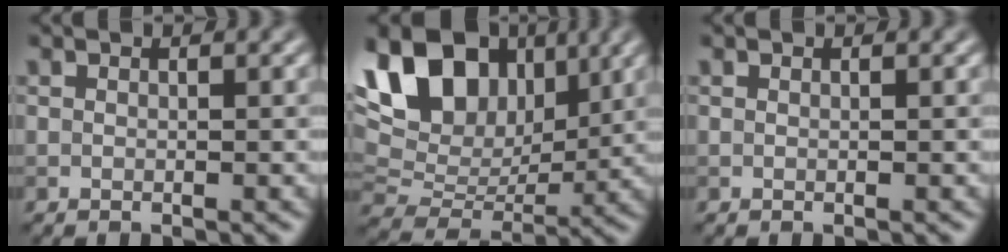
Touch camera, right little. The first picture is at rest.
{"total": 13.4, "force": [5.8, 8.5, 8.5], "torque": [-0.176, 0.041, 0.095]}
{"total": 0.0}